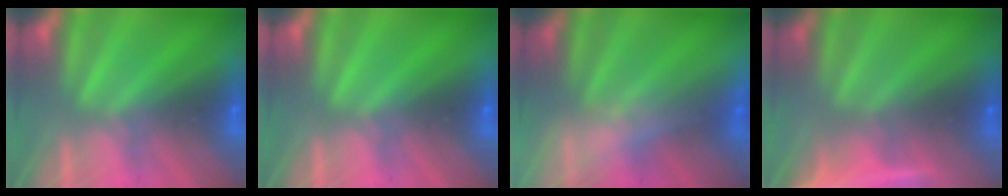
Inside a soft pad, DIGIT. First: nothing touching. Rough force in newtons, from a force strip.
{"total": 0.0}
{"total": 2.5}
{"total": 9.1}